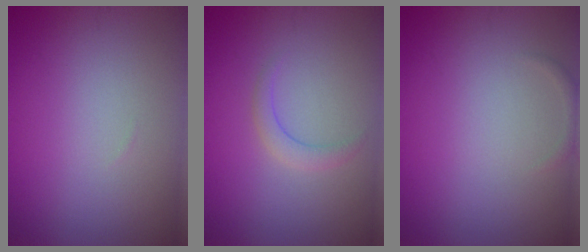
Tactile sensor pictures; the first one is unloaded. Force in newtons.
{"total": 1.4, "press": 1.4, "slide": 0.0}
{"total": 0.6, "press": 0.6, "slide": 0.1}